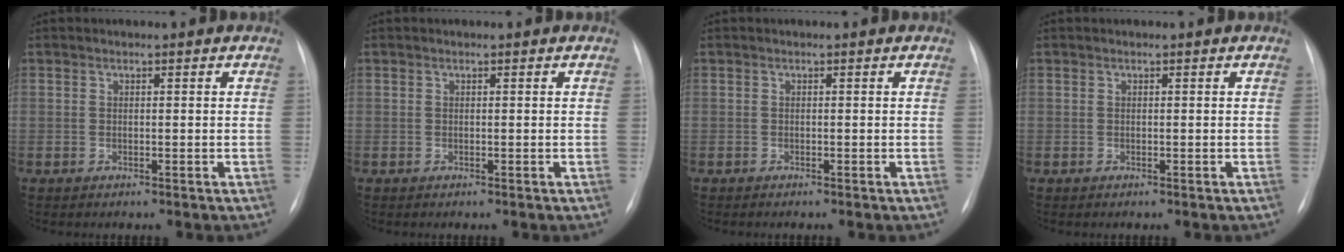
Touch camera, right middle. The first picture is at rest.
{"total": 0.0}
{"total": 0.0}
{"total": 0.0}